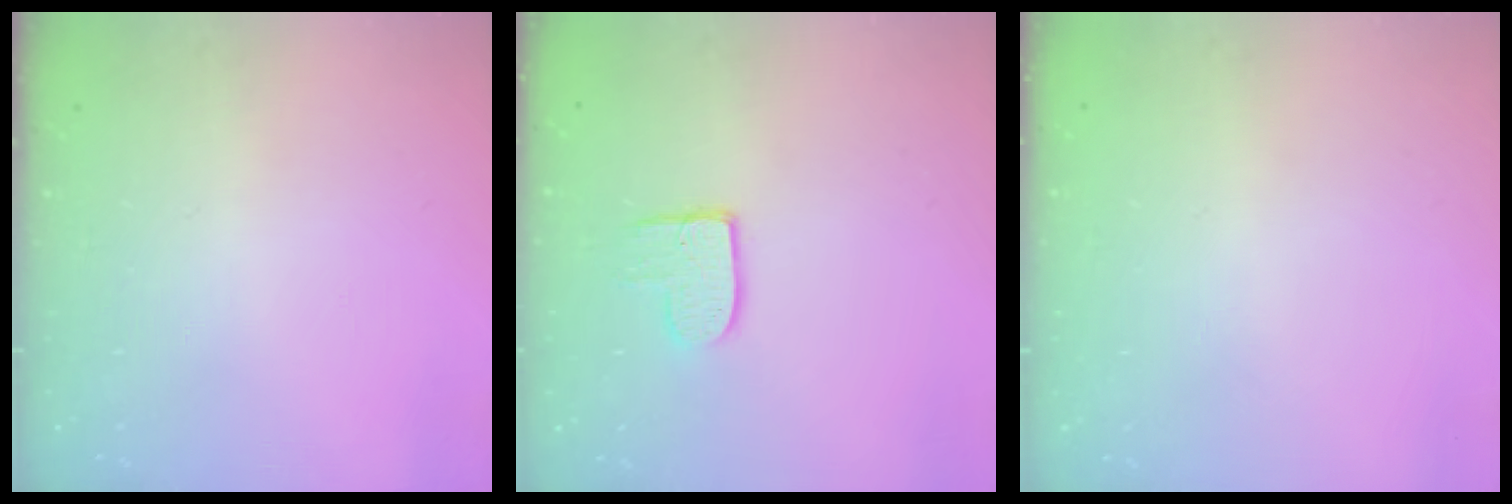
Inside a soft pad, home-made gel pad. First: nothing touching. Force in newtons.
{"total": 8.8, "press": 8.8, "slide": 0.6}
{"total": 0.0}